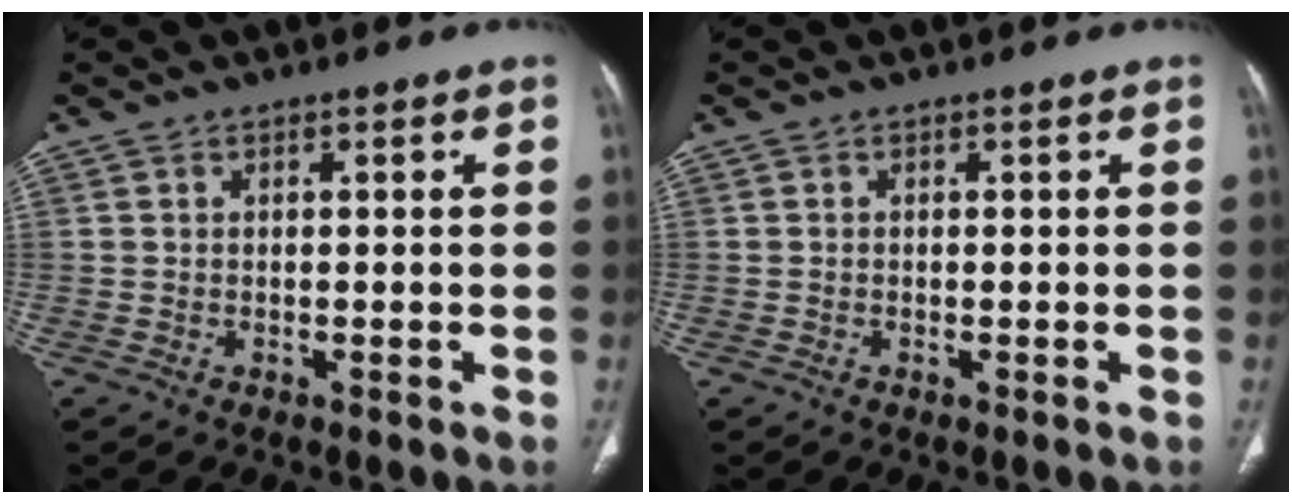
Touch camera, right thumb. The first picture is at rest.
{"total": 0.0}